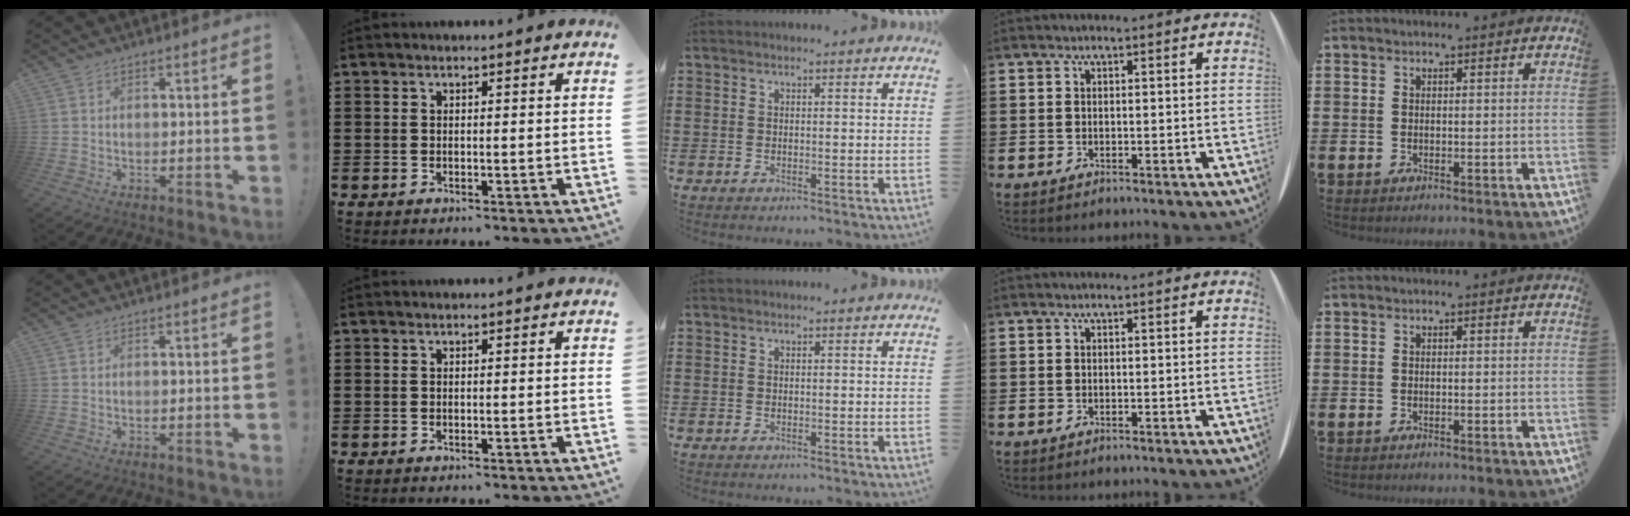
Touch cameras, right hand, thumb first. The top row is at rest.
{}